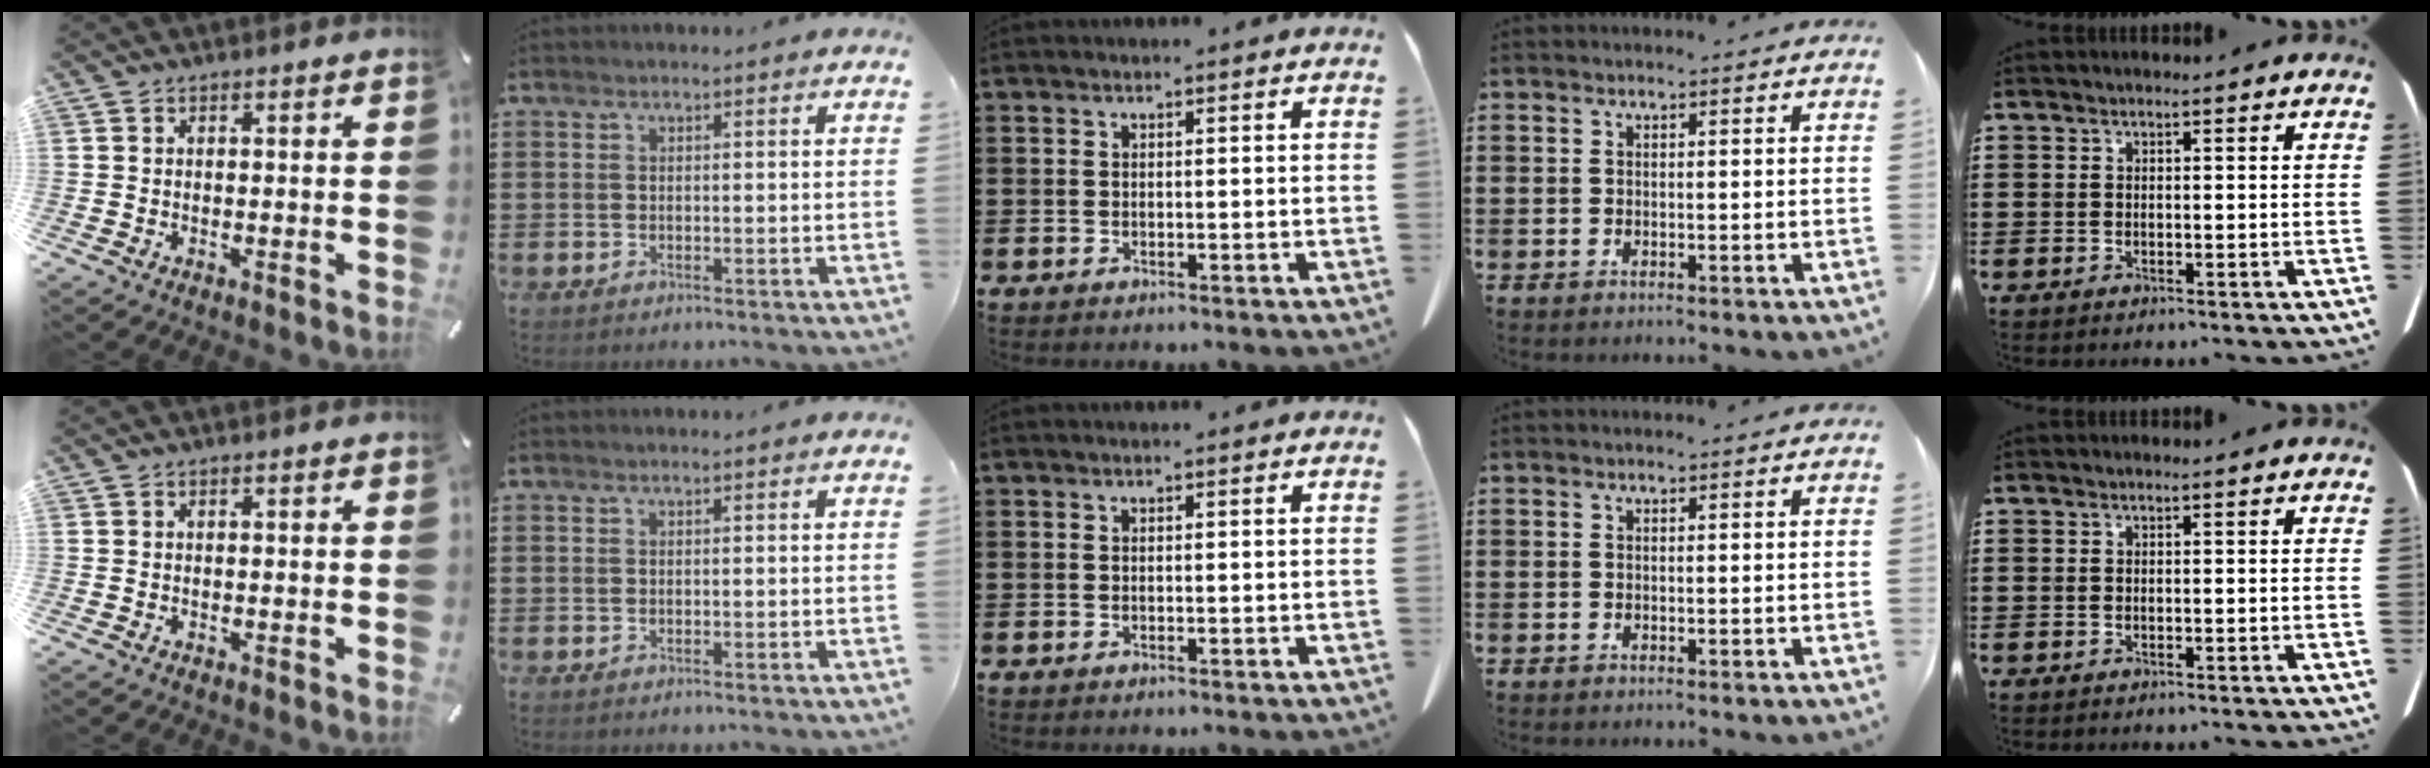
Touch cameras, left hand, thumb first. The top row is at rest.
{}